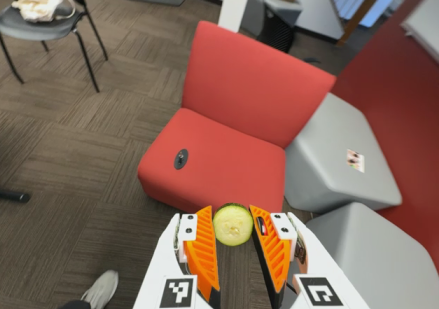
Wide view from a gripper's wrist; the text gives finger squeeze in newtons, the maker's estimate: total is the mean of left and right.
{"total": 8.0, "left": 8.0, "right": 8.1}